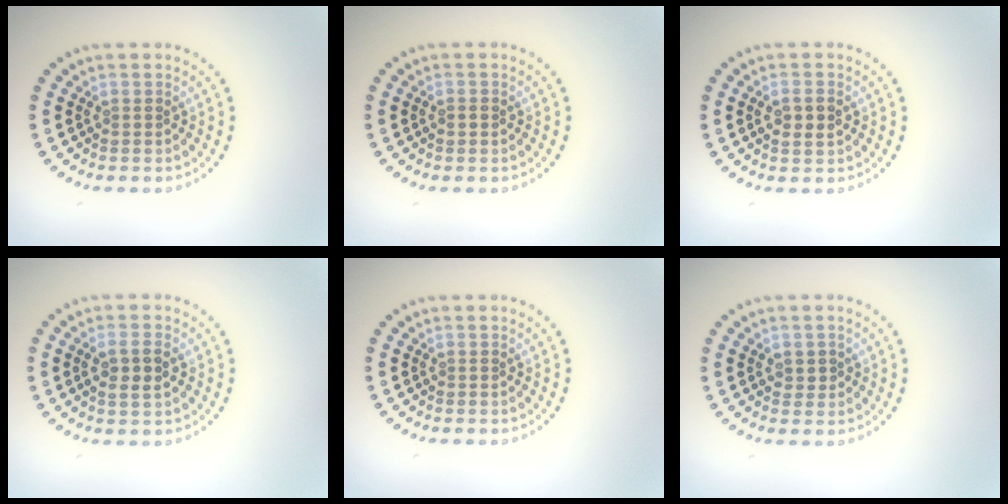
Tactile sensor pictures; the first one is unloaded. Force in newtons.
{"total": 0.9, "press": 0.9, "slide": 0.1}
{"total": 2.1, "press": 2.1, "slide": 0.2}
{"total": 2.4, "press": 2.3, "slide": 0.5}
{"total": 0.0}
{"total": 0.8, "press": 0.8, "slide": 0.2}